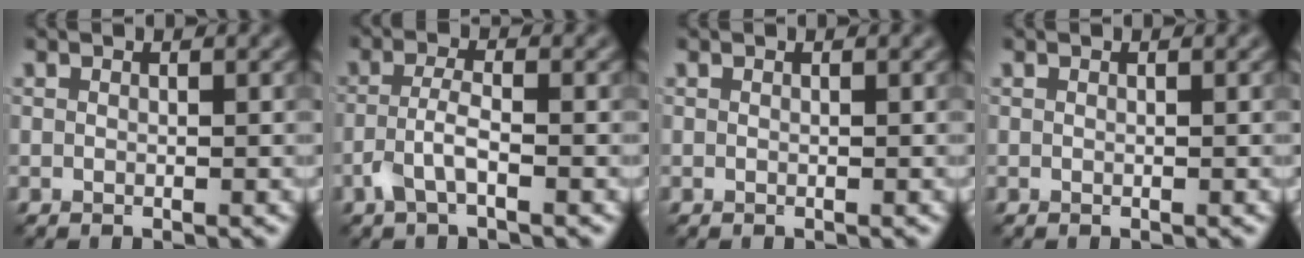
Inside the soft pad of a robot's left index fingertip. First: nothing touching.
{"total": 2.6, "force": [-1.2, 0.7, 2.1], "torque": [-0.047, 0.005, -0.032]}
{"total": 0.0}
{"total": 0.0}